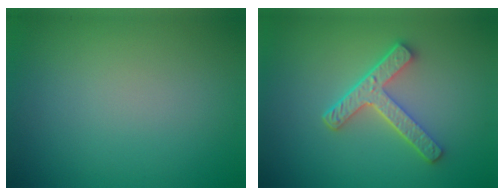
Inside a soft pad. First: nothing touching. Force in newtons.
{"total": 4.4, "press": 3.4, "slide": 2.7}